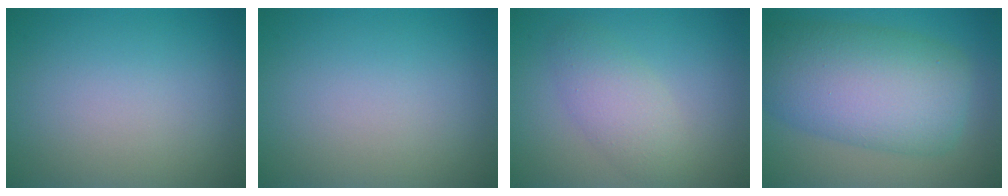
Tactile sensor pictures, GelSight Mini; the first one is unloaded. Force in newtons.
{"total": 0.0}
{"total": 3.1, "press": 3.1, "slide": 0.3}
{"total": 10.3, "press": 10.3, "slide": 0.4}